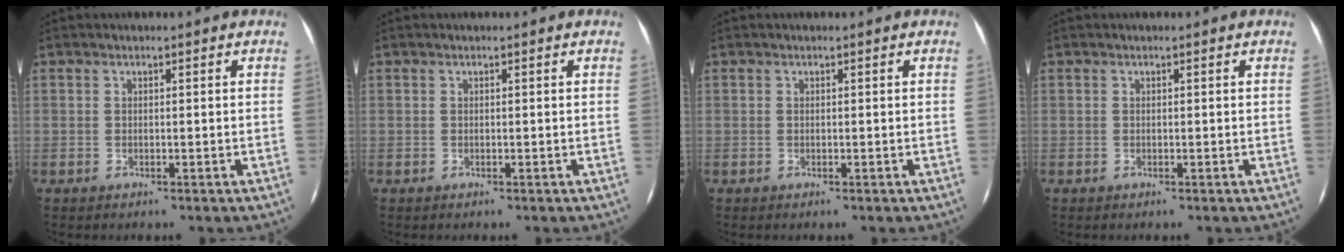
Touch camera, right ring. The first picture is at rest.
{"total": 0.0}
{"total": 0.0}
{"total": 0.0}